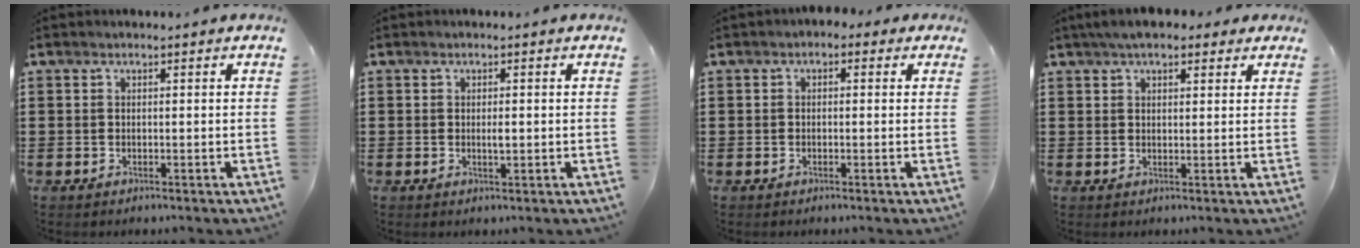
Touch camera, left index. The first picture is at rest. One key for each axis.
{"total": 1.3, "fx": 0.0, "fy": 0.4, "fz": 1.3, "tx": -0.025, "ty": 0.000, "tz": -0.001}
{"total": 1.1, "fx": -0.5, "fy": 0.8, "fz": 0.6, "tx": -0.015, "ty": 0.004, "tz": -0.013}
{"total": 4.2, "fx": 3.2, "fy": 1.7, "fz": 2.2, "tx": -0.052, "ty": 0.008, "tz": 0.059}